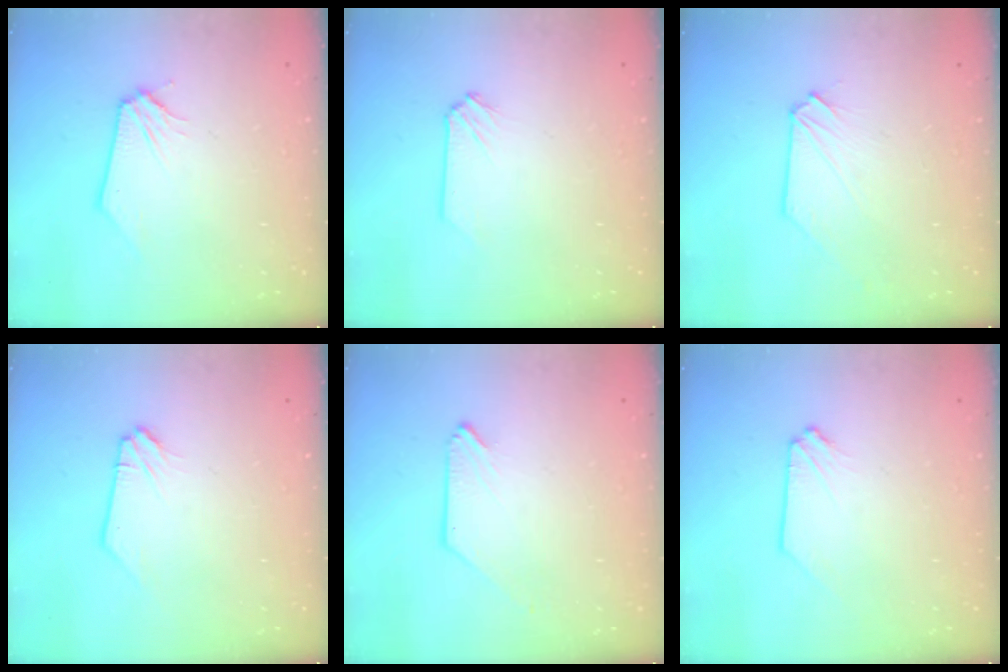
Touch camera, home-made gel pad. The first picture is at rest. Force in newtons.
{"total": 0.0}
{"total": 0.0}
{"total": 0.0}
{"total": 0.0}
{"total": 0.0}